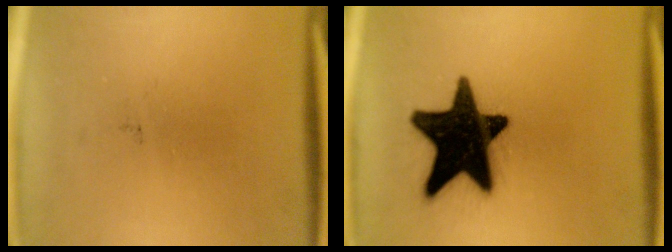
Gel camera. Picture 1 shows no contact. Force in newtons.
{"total": 19.7}